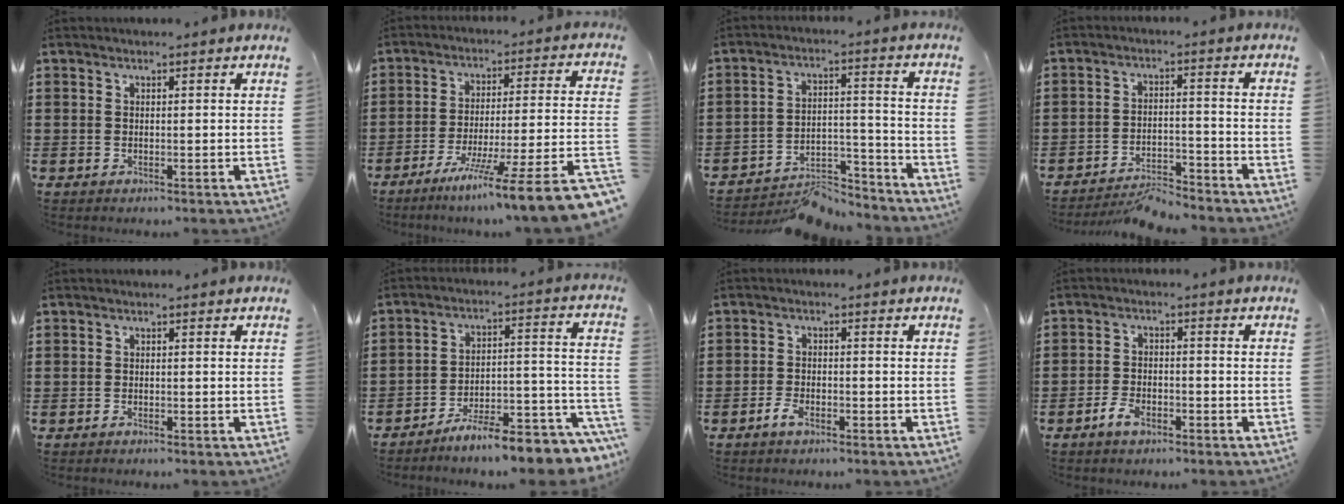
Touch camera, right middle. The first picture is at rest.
{"total": 9.4, "force": [-6.5, -0.9, 6.8], "torque": [-0.111, -0.020, -0.130]}
{"total": 6.5, "force": [-6.2, 1.4, 1.3], "torque": [-0.016, 0.021, -0.121]}
{"total": 4.6, "force": [-4.5, 0.6, 1.0], "torque": [-0.019, 0.007, -0.092]}
{"total": 1.0, "force": [-0.9, 0.1, 0.4], "torque": [-0.010, -0.002, -0.018]}
{"total": 8.8, "force": [-7.9, 0.4, 3.7], "torque": [-0.042, 0.011, -0.150]}
{"total": 2.8, "force": [-2.0, 1.1, 1.6], "torque": [-0.036, 0.000, -0.042]}
{"total": 3.7, "force": [-2.7, 1.6, 2.0], "torque": [-0.041, 0.004, -0.054]}